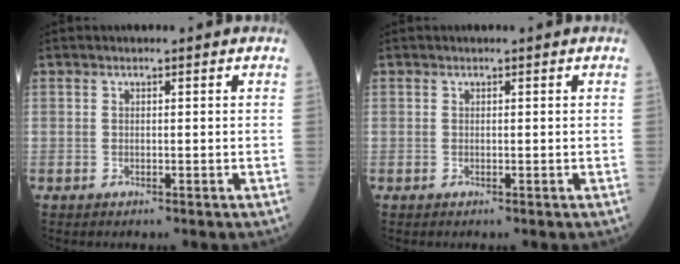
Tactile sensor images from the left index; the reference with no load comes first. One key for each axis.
{"total": 0.0}